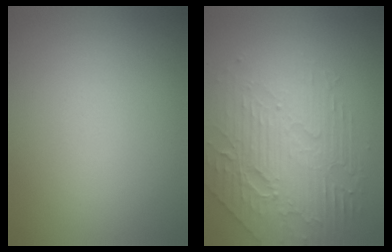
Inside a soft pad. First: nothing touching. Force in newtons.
{"total": 5.9, "press": 4.5, "slide": 3.8}